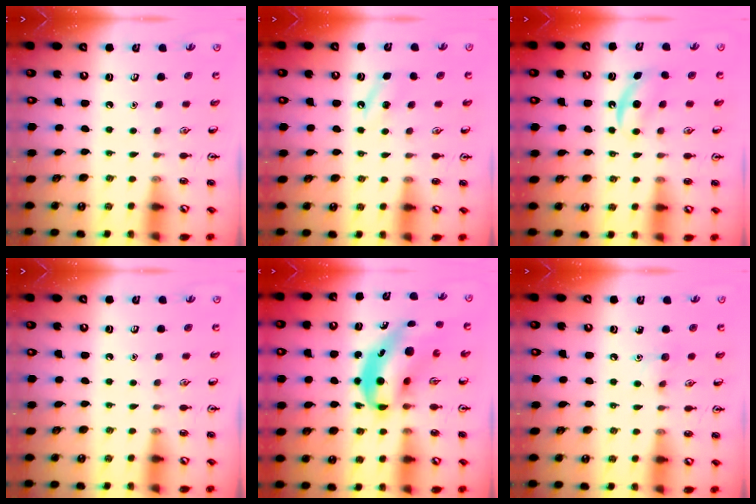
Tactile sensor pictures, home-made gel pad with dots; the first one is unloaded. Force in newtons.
{"total": 4.1, "press": 3.9, "slide": 1.4}
{"total": 4.5, "press": 4.3, "slide": 1.0}
{"total": 0.0}
{"total": 10.6, "press": 10.1, "slide": 3.0}
{"total": 5.0, "press": 4.7, "slide": 1.6}